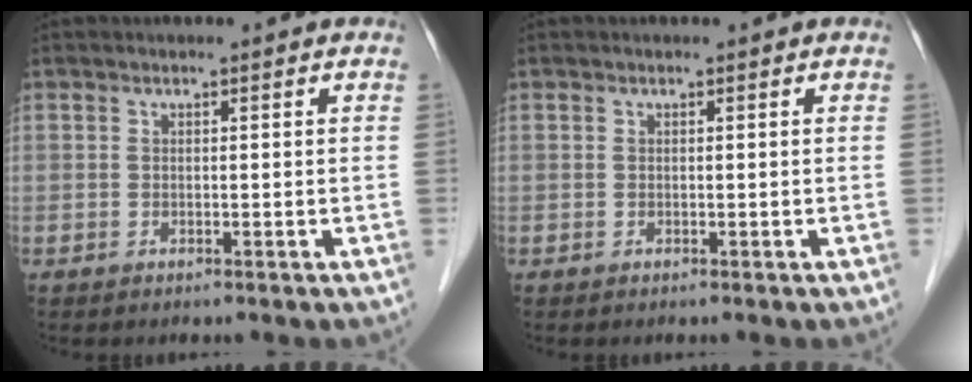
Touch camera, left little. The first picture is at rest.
{"total": 0.0}